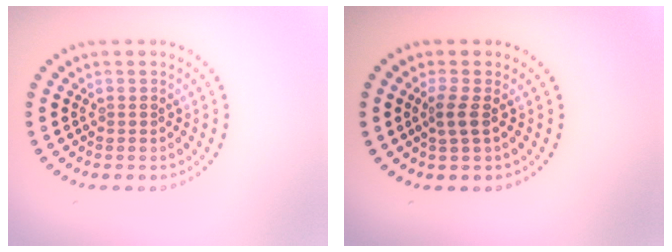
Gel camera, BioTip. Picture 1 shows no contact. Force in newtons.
{"total": 1.6, "press": 1.3, "slide": 0.9}